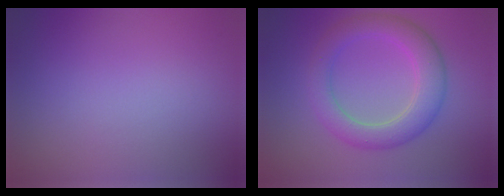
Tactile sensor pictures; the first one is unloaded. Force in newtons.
{"total": 4.7, "press": 4.7, "slide": 0.2}